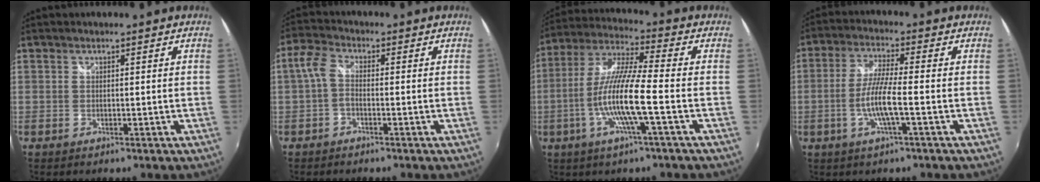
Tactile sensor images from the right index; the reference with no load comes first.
{"total": 3.7, "force": [-1.2, 2.0, 2.9], "torque": [-0.069, 0.011, -0.028]}
{"total": 12.9, "force": [-3.8, 0.2, 12.3], "torque": [-0.239, -0.003, -0.074]}
{"total": 7.2, "force": [-2.2, 0.1, 6.8], "torque": [-0.141, -0.002, -0.043]}